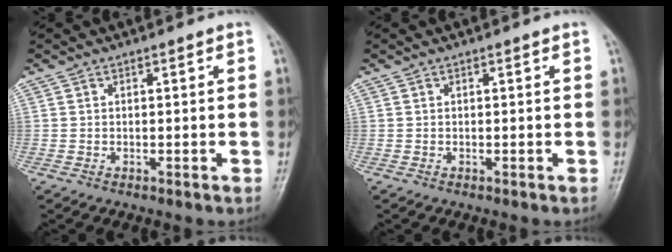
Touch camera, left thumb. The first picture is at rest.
{"total": 0.0}